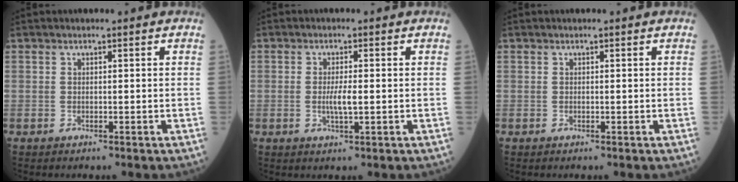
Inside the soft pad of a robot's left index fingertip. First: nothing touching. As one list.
[{"total": 2.9, "force": [-0.3, 0.4, 2.9], "torque": [-0.059, -0.004, -0.004]}, {"total": 0.0}]